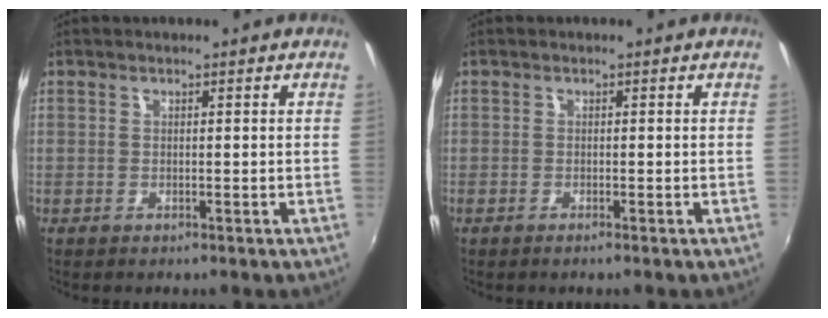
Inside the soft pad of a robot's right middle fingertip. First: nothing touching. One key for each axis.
{"total": 0.7, "fx": -0.6, "fy": -0.1, "fz": 0.3, "tx": -0.004, "ty": -0.002, "tz": -0.013}